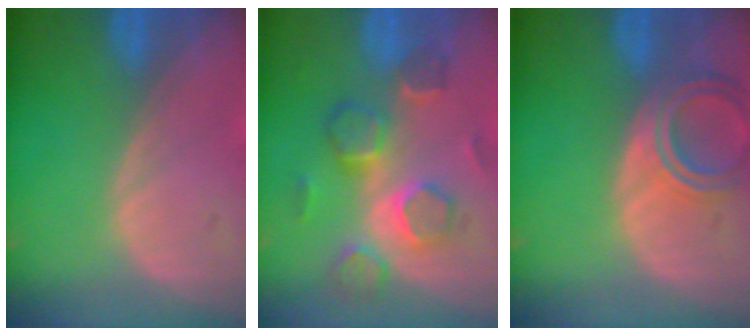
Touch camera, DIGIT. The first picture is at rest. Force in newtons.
{"total": 8.9, "press": 7.8, "slide": 4.3}
{"total": 6.3, "press": 5.6, "slide": 2.8}